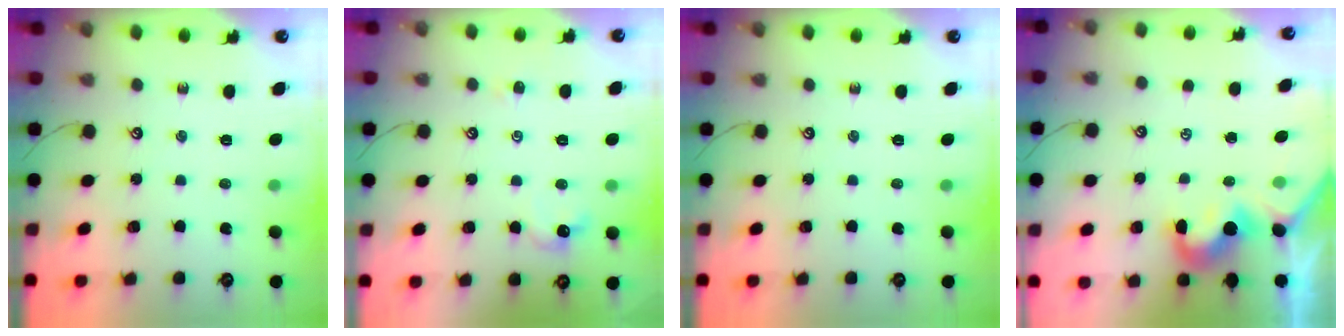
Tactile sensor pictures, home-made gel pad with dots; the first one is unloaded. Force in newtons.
{"total": 2.4, "press": 2.3, "slide": 0.7}
{"total": 0.0}
{"total": 1.7, "press": 1.5, "slide": 0.8}